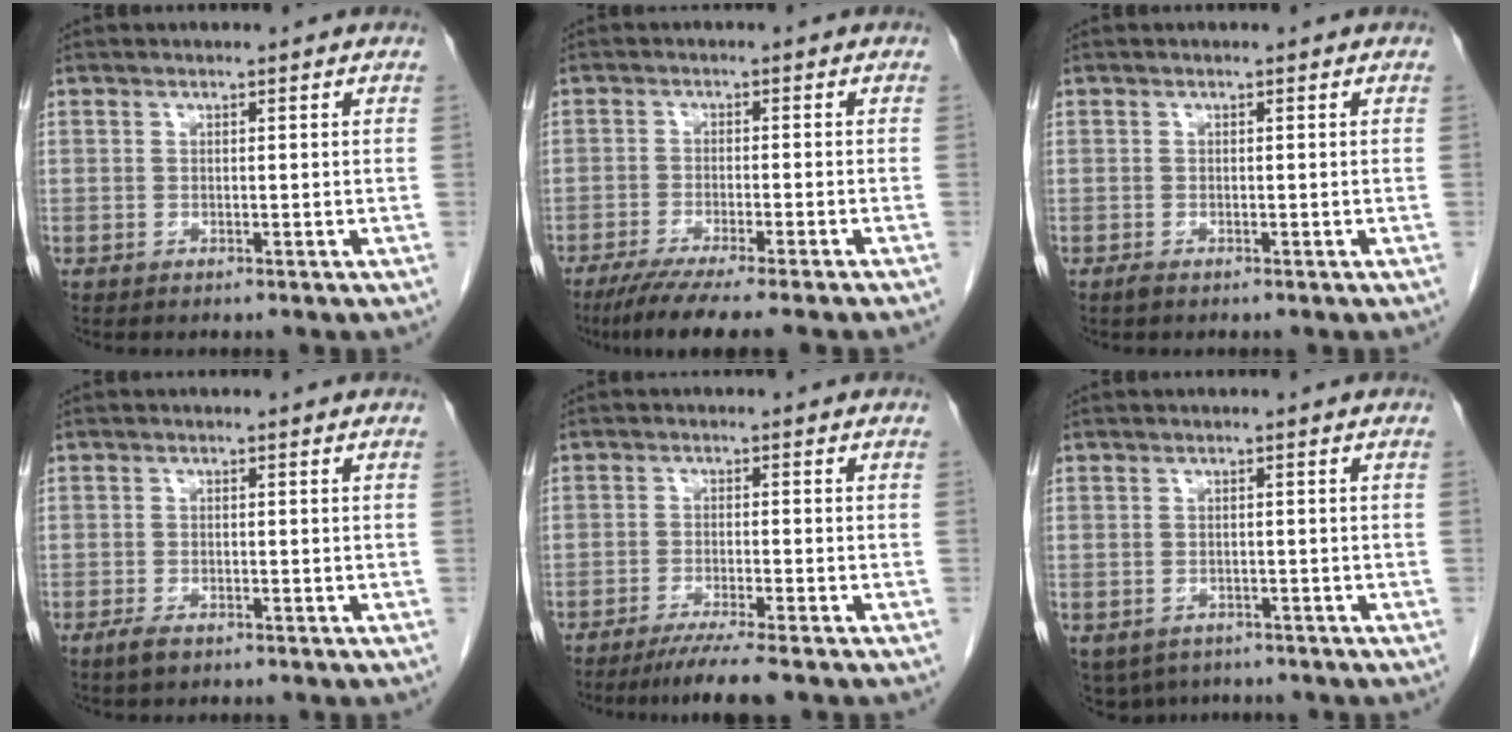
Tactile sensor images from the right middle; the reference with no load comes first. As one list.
[{"total": 9.9, "force": [-8.0, -0.7, 5.8], "torque": [-0.072, -0.027, -0.121]}, {"total": 0.7, "force": [-0.5, 0.2, 0.4], "torque": [-0.011, -0.002, -0.009]}, {"total": 2.0, "force": [-1.3, 0.7, 1.4], "torque": [-0.034, -0.004, -0.021]}, {"total": 5.9, "force": [-4.7, -0.8, 3.5], "torque": [-0.054, -0.017, -0.077]}, {"total": 6.7, "force": [-4.8, 4.3, 1.8], "torque": [-0.033, -0.005, -0.061]}]